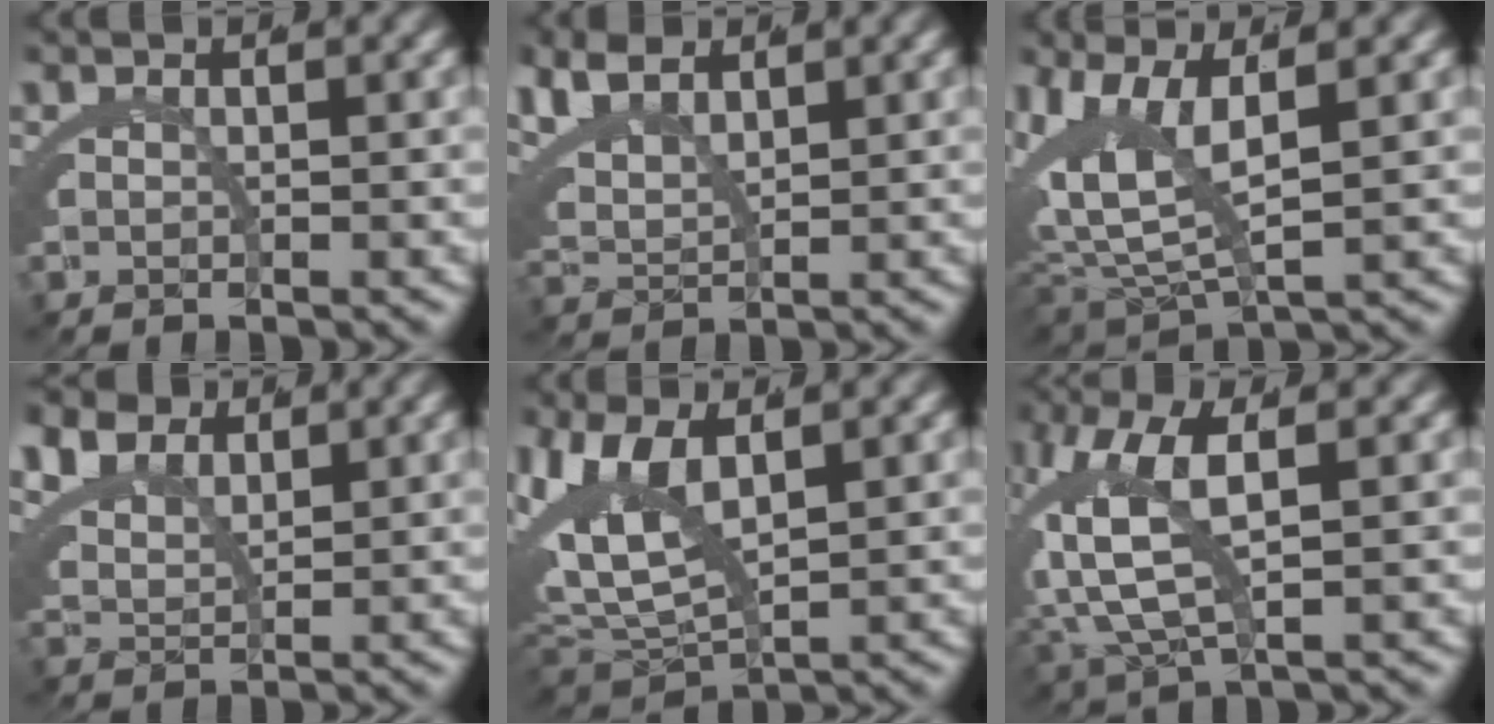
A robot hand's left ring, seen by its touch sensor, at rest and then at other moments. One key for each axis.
{"total": 5.9, "fx": 3.1, "fy": 3.9, "fz": 3.1, "tx": -0.093, "ty": -0.003, "tz": 0.058}
{"total": 9.1, "fx": 1.7, "fy": 5.5, "fz": 7.1, "tx": -0.156, "ty": -0.009, "tz": 0.038}
{"total": 5.3, "fx": 3.0, "fy": 3.4, "fz": 2.6, "tx": -0.075, "ty": -0.010, "tz": 0.059}
{"total": 8.4, "fx": 2.1, "fy": 5.3, "fz": 6.2, "tx": -0.156, "ty": -0.007, "tz": 0.043}
{"total": 8.4, "fx": 1.5, "fy": 4.4, "fz": 7.0, "tx": -0.163, "ty": -0.009, "tz": 0.037}